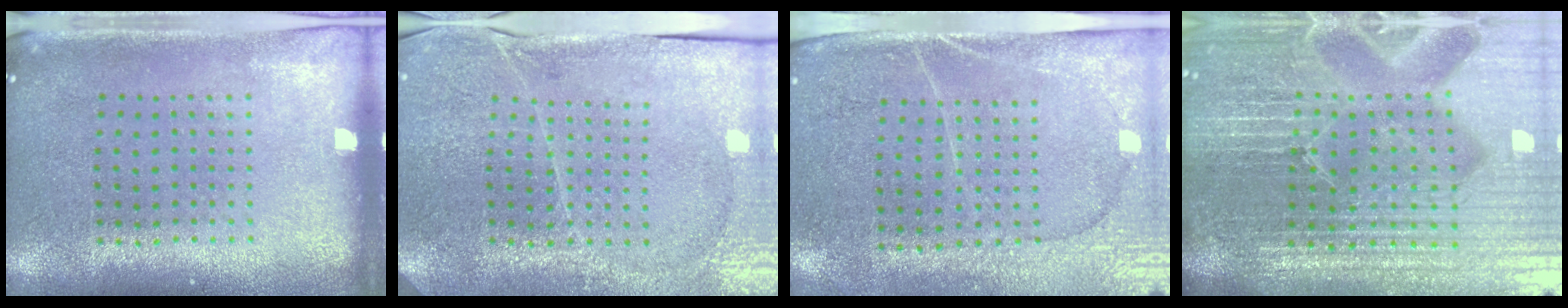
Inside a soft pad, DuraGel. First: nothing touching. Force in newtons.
{"total": 3.5, "press": 3.4, "slide": 0.8}
{"total": 3.0, "press": 2.7, "slide": 1.3}
{"total": 7.2, "press": 6.3, "slide": 3.5}